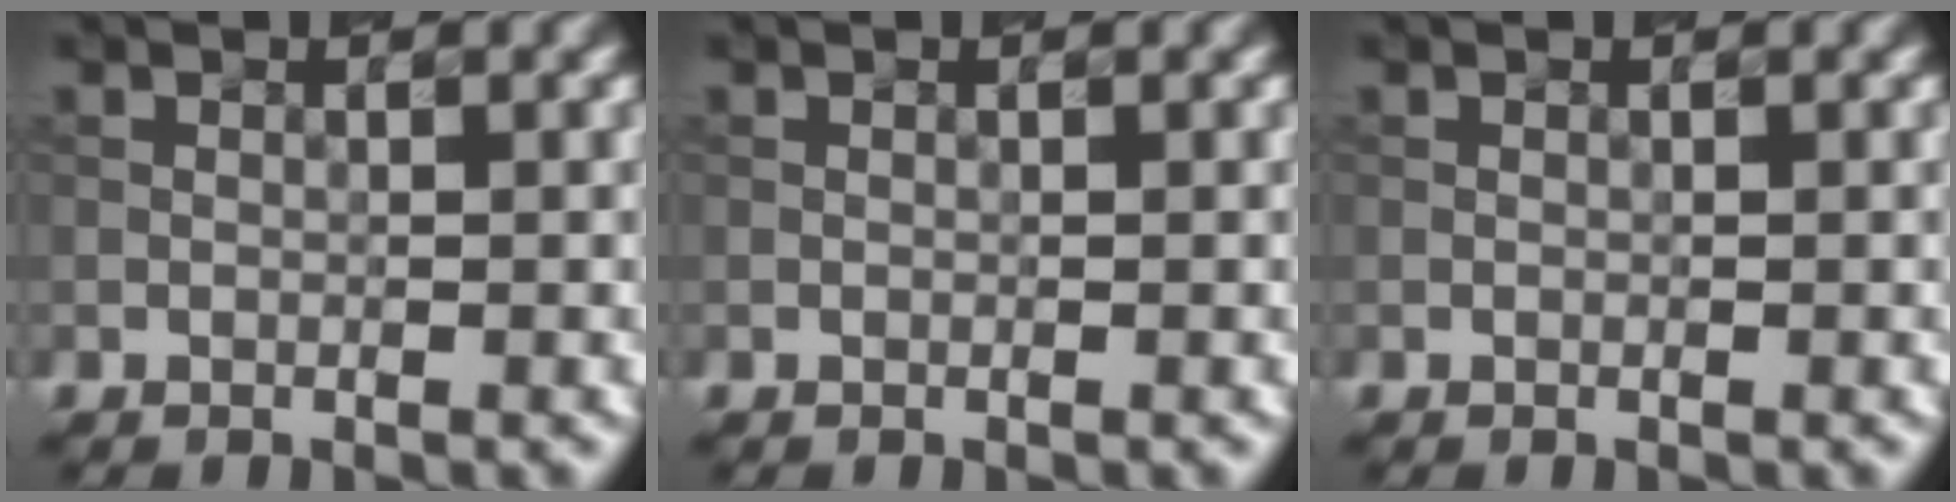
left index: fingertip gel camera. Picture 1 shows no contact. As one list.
[{"total": 0.0}, {"total": 0.0}]